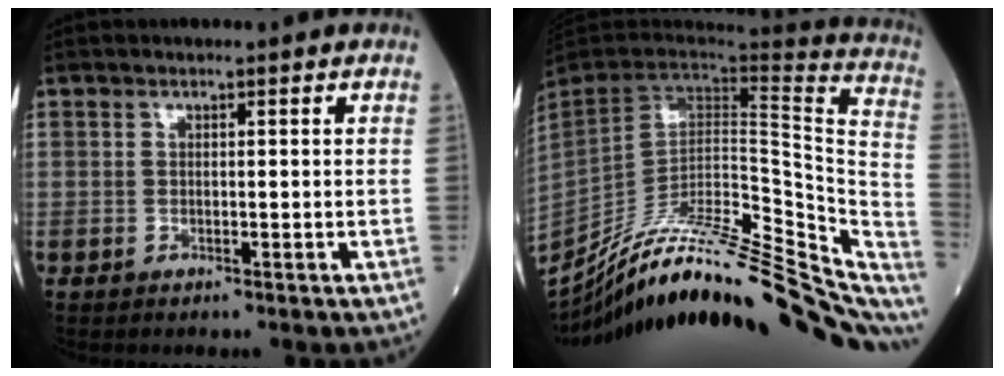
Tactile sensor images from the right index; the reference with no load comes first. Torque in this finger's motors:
{"motor_torque": [0.70, -1.43, 0.42, 0.15]}